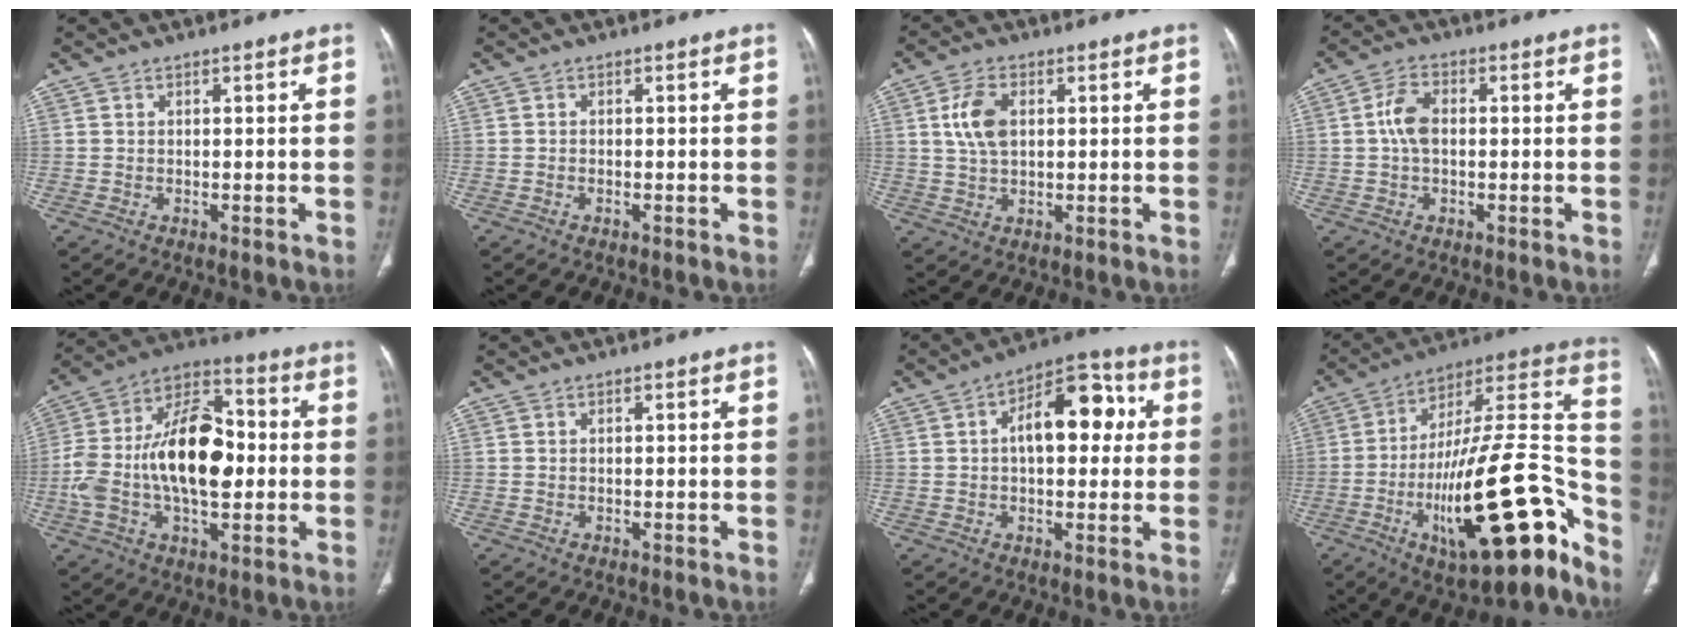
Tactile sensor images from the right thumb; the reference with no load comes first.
{"total": 0.0}
{"total": 6.6, "force": [1.5, 3.9, 5.1], "torque": [-0.101, 0.000, 0.029]}
{"total": 5.1, "force": [0.2, 3.1, 4.1], "torque": [-0.084, 0.012, -0.002]}
{"total": 22.6, "force": [-1.1, 12.4, 18.9], "torque": [-0.337, 0.033, -0.019]}
{"total": 0.0}
{"total": 13.2, "force": [2.2, 7.3, 10.8], "torque": [-0.125, 0.028, 0.024]}
{"total": 29.1, "force": [-13.9, 9.3, 23.8], "torque": [-0.317, 0.092, -0.214]}